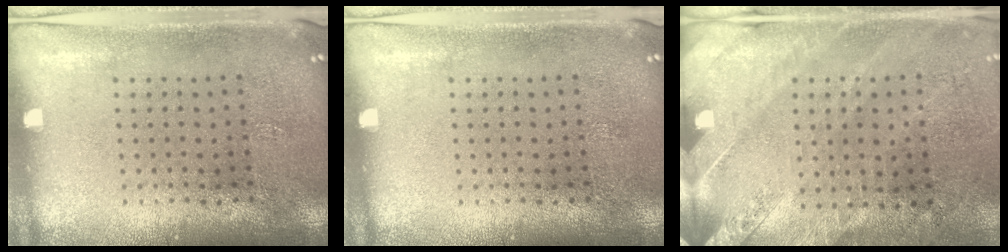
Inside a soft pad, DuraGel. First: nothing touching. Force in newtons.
{"total": 0.0}
{"total": 2.5, "press": 2.3, "slide": 0.8}